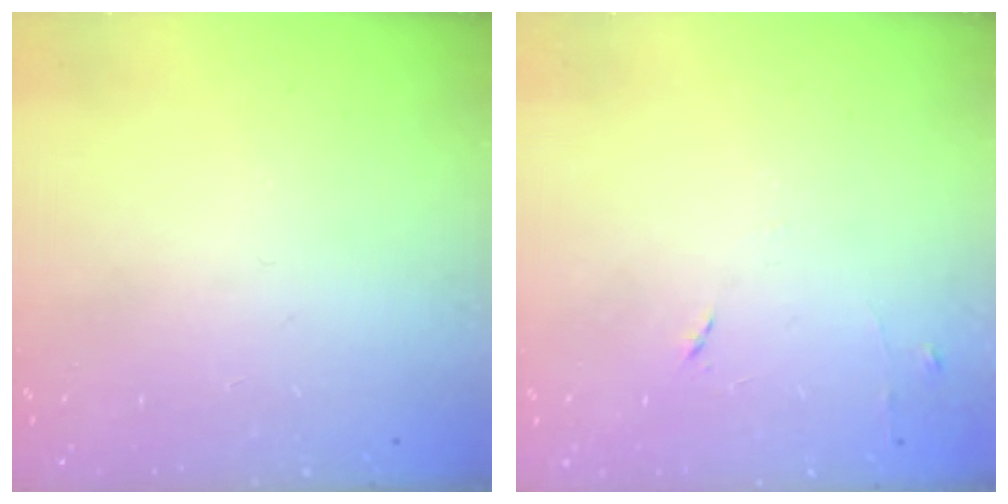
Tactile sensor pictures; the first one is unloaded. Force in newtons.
{"total": 5.3, "press": 5.2, "slide": 0.8}